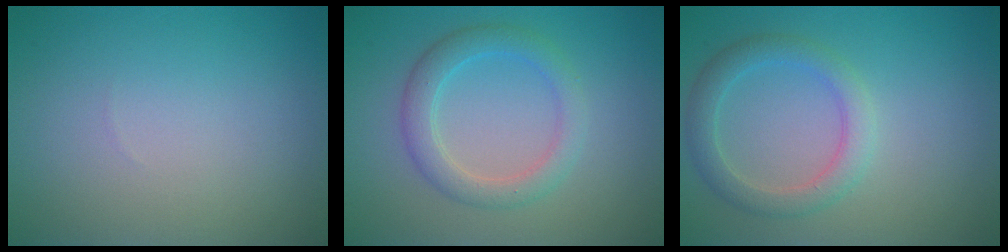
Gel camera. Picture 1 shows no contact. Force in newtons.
{"total": 3.1, "press": 3.1, "slide": 0.1}
{"total": 3.0, "press": 3.0, "slide": 0.2}